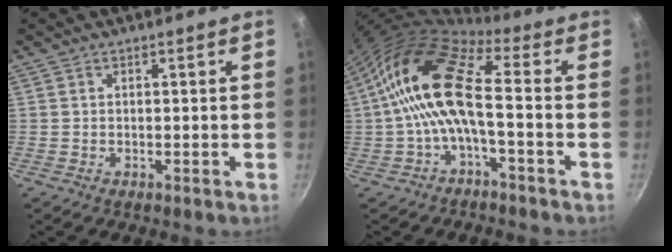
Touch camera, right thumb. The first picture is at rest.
{"total": 13.8, "force": [-1.0, 5.1, 12.8], "torque": [-0.256, 0.035, -0.035]}